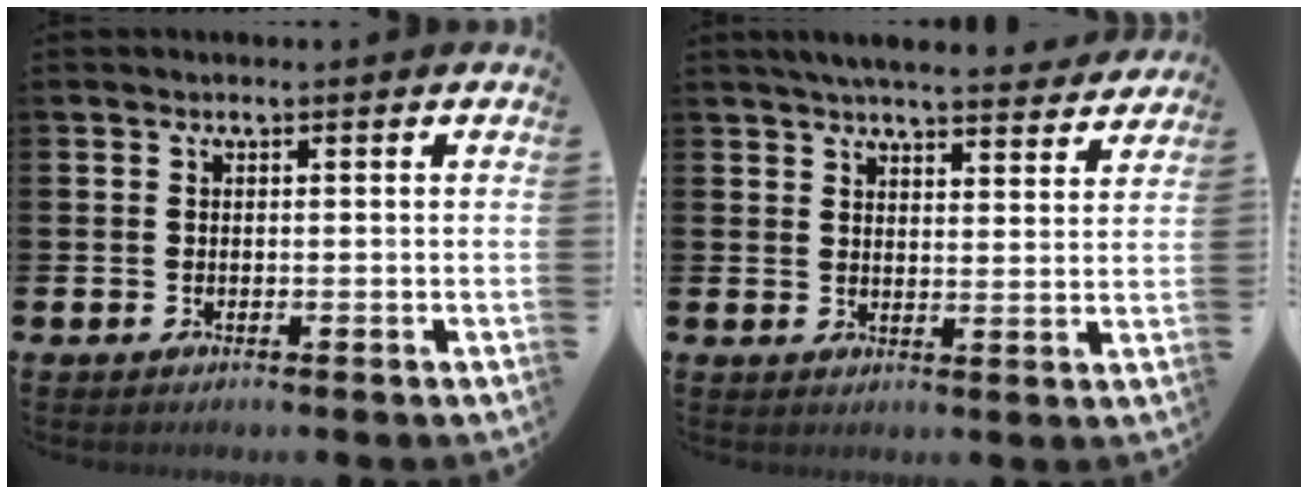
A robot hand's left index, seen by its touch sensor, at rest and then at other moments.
{"total": 6.0, "force": [5.8, 0.7, 1.5], "torque": [-0.032, -0.034, 0.102]}